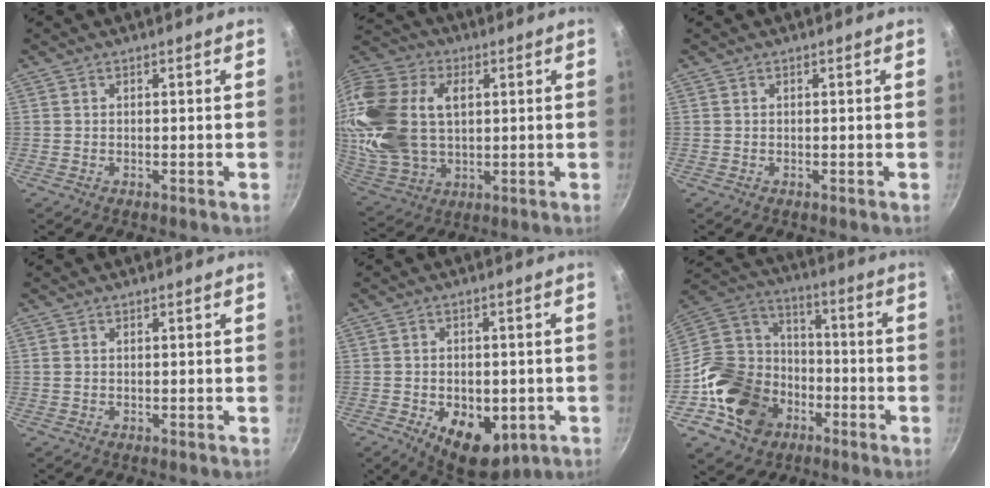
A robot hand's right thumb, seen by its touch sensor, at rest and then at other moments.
{"total": 26.0, "force": [4.9, 17.8, 18.3], "torque": [-0.401, 0.013, 0.097]}
{"total": 0.0}
{"total": 0.8, "force": [0.2, 0.6, 0.4], "torque": [-0.009, 0.002, 0.003]}
{"total": 12.3, "force": [-3.8, 7.5, 8.9], "torque": [-0.093, -0.005, -0.042]}
{"total": 20.7, "force": [-7.6, 16.4, 10.1], "torque": [-0.165, 0.060, -0.126]}